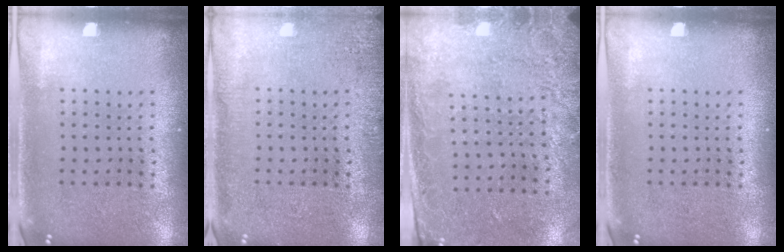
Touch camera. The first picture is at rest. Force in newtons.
{"total": 2.5, "press": 2.4, "slide": 0.5}
{"total": 2.6, "press": 1.9, "slide": 1.8}
{"total": 0.0}